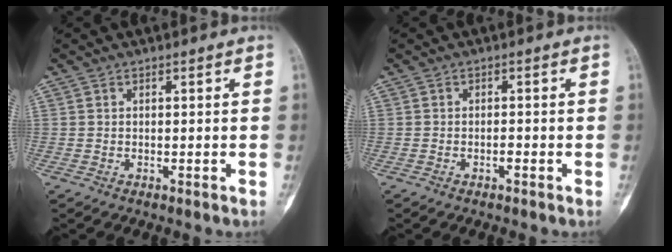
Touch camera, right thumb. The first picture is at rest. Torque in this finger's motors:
{"motor_torque": [0.29, 0.05, 0.16, -0.32, 0.05]}